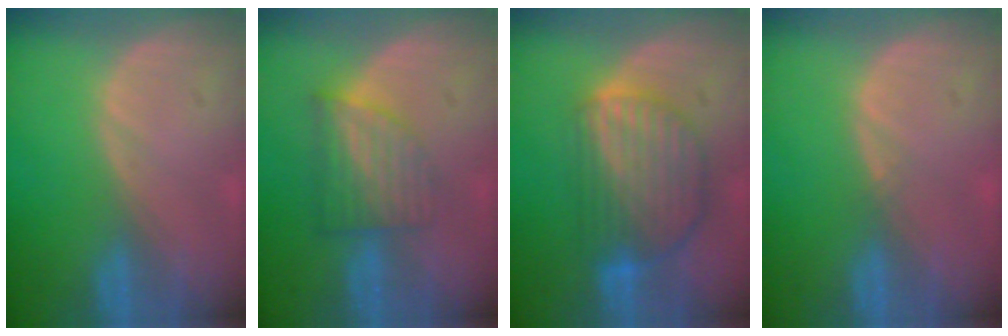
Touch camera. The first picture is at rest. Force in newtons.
{"total": 6.2, "press": 5.5, "slide": 2.9}
{"total": 9.1, "press": 7.8, "slide": 4.7}
{"total": 0.6, "press": 0.5, "slide": 0.4}